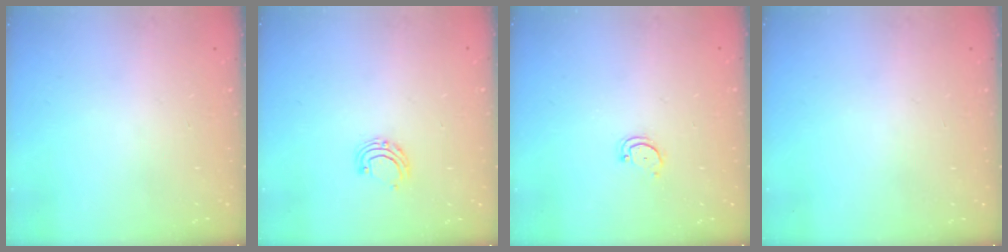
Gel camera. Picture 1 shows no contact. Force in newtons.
{"total": 6.6, "press": 6.5, "slide": 0.7}
{"total": 3.0, "press": 3.0, "slide": 0.2}
{"total": 0.0}